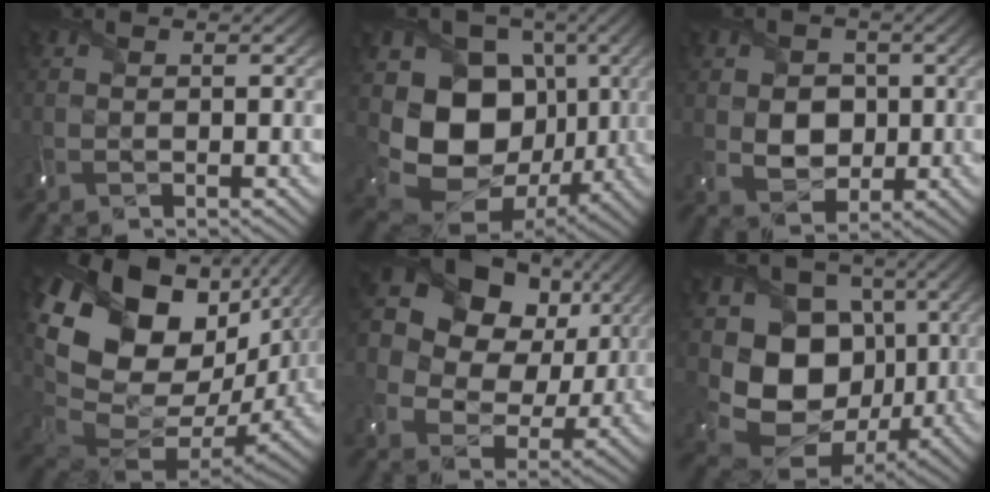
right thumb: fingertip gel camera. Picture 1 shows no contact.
{"total": 15.2, "force": [-0.7, 12.6, 8.4], "torque": [-0.182, -0.030, -0.009]}
{"total": 5.4, "force": [0.3, 4.5, 3.0], "torque": [-0.076, -0.008, 0.007]}
{"total": 19.3, "force": [5.9, 12.7, 13.2], "torque": [-0.271, -0.029, 0.145]}
{"total": 18.5, "force": [6.9, 14.3, 9.4], "torque": [-0.253, 0.063, 0.138]}
{"total": 13.6, "force": [0.0, 11.6, 7.2], "torque": [-0.162, -0.028, -0.001]}